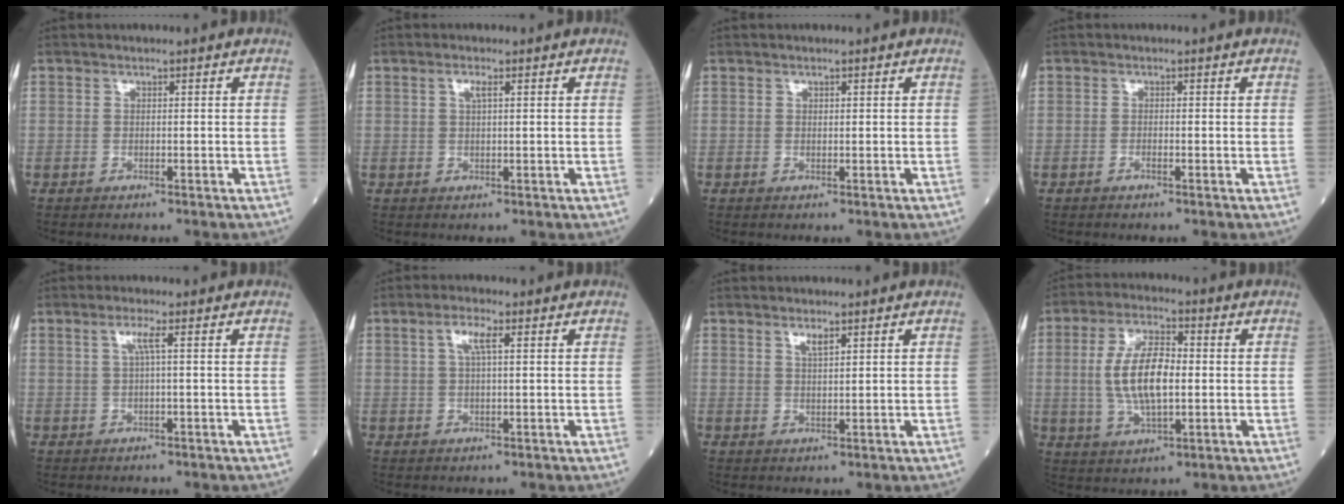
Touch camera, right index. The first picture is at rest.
{"total": 1.5, "force": [0.6, 0.3, 1.3], "torque": [-0.027, 0.003, 0.010]}
{"total": 0.0}
{"total": 0.7, "force": [-0.4, 0.1, 0.5], "torque": [-0.014, 0.000, -0.008]}
{"total": 2.0, "force": [0.5, -0.4, 2.0], "torque": [-0.042, 0.005, 0.010]}
{"total": 3.2, "force": [1.2, 0.7, 2.9], "torque": [-0.061, 0.009, 0.021]}
{"total": 1.8, "force": [1.2, 0.3, 1.3], "torque": [-0.026, -0.002, 0.024]}
{"total": 10.2, "force": [0.2, 3.7, 9.5], "torque": [-0.196, 0.008, 0.005]}